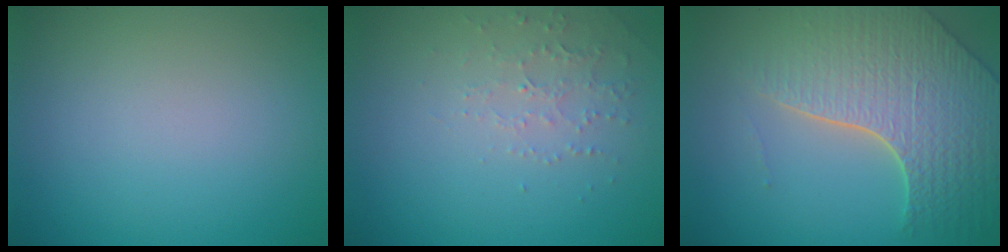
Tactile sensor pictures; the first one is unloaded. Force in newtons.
{"total": 1.9, "press": 1.8, "slide": 0.6}
{"total": 6.8, "press": 5.5, "slide": 3.9}